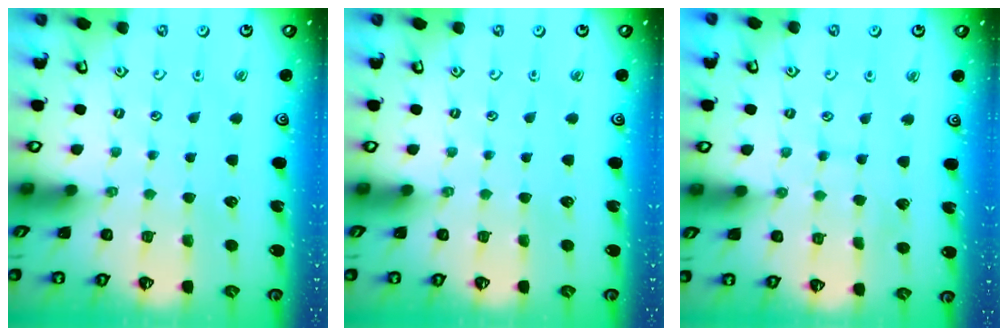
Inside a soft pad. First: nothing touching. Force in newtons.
{"total": 0.0}
{"total": 3.5, "press": 3.5, "slide": 0.2}